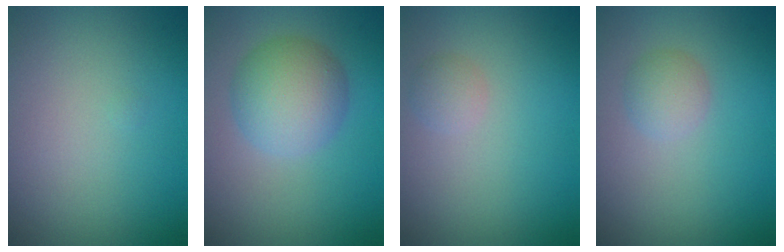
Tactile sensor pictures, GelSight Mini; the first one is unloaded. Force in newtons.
{"total": 5.1, "press": 5.1, "slide": 0.3}
{"total": 1.2, "press": 1.2, "slide": 0.0}
{"total": 1.7, "press": 1.7, "slide": 0.1}